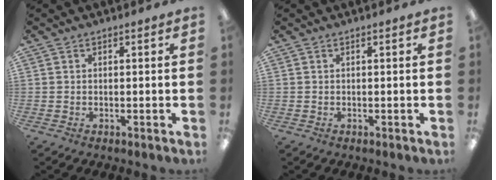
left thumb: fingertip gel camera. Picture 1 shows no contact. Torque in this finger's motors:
{"motor_torque": [-0.03, -0.03, -0.07, 0.09, 0.00]}